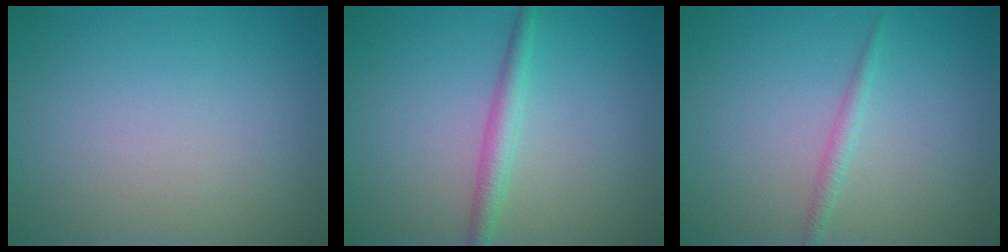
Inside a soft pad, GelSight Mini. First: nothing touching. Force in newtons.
{"total": 2.2, "press": 2.2, "slide": 0.1}
{"total": 1.1, "press": 1.1, "slide": 0.0}